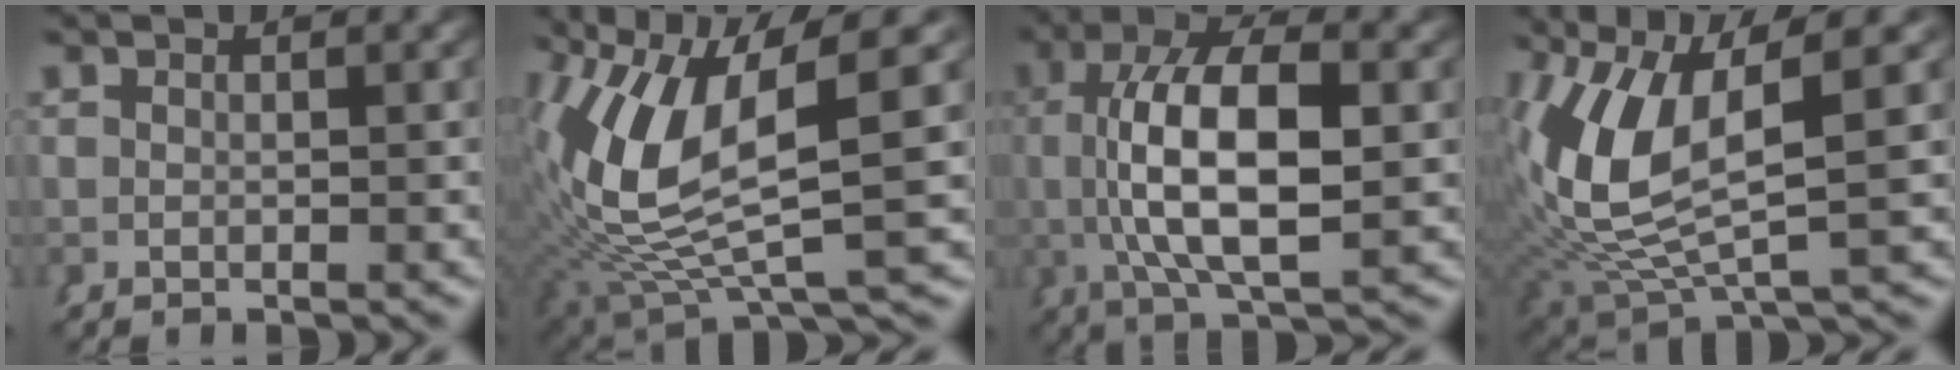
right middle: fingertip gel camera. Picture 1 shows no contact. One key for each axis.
{"total": 12.2, "fx": 1.0, "fy": 6.6, "fz": 10.2, "tx": -0.187, "ty": -0.019, "tz": 0.030}
{"total": 9.7, "fx": 1.3, "fy": 4.1, "fz": 8.7, "tx": -0.155, "ty": -0.007, "tz": 0.031}
{"total": 9.9, "fx": 1.1, "fy": 5.5, "fz": 8.1, "tx": -0.169, "ty": -0.017, "tz": 0.035}